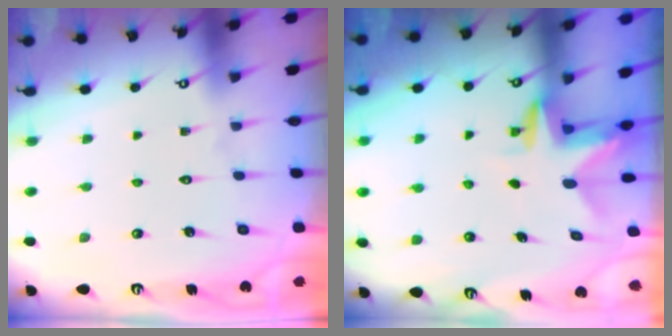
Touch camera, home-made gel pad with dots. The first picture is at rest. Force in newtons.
{"total": 3.1, "press": 3.1, "slide": 0.2}